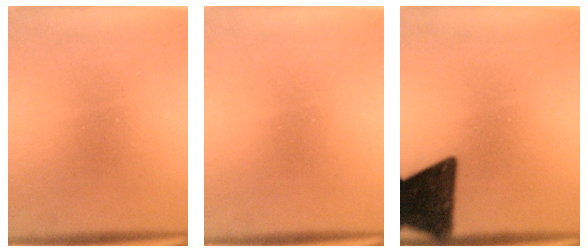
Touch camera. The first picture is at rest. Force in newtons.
{"total": 0.0}
{"total": 12.5}